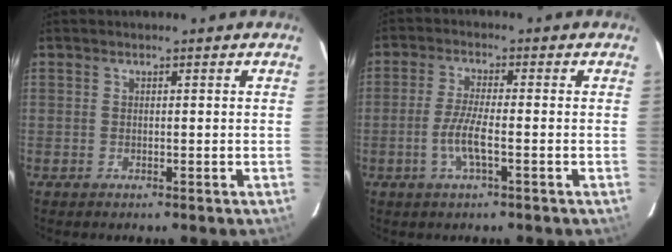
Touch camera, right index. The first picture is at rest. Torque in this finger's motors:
{"motor_torque": [0.70, -0.33, 0.37, 0.10]}